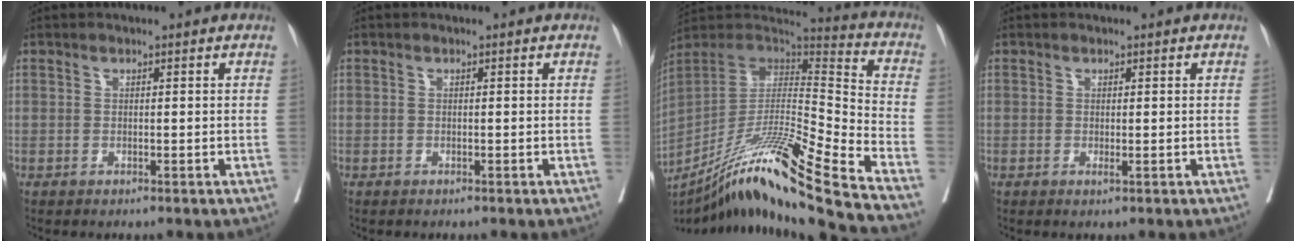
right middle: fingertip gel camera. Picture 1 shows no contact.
{"total": 0.0}
{"total": 25.4, "force": [-18.4, -1.3, 17.4], "torque": [-0.282, -0.012, -0.330]}
{"total": 0.6, "force": [0.2, 0.0, 0.6], "torque": [-0.011, -0.001, 0.004]}